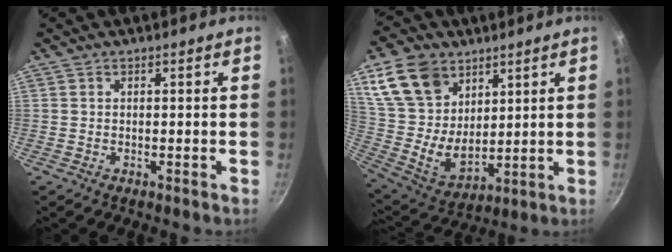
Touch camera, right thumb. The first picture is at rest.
{"total": 17.8, "force": [9.1, 12.1, 9.3], "torque": [-0.157, -0.041, 0.189]}